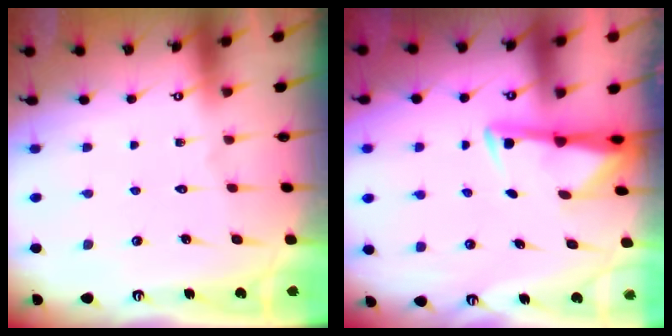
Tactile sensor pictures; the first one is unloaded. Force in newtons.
{"total": 2.8, "press": 2.7, "slide": 0.5}